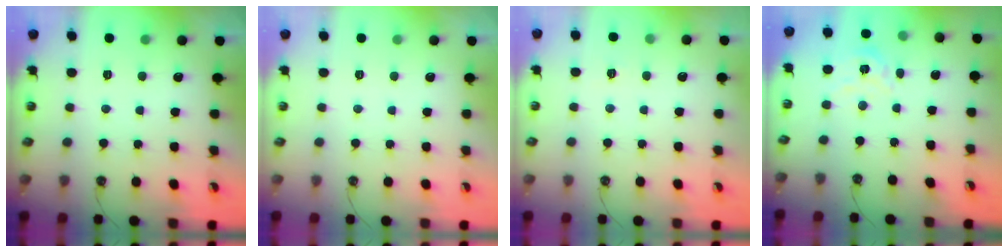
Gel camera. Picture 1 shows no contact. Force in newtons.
{"total": 0.0}
{"total": 2.7, "press": 2.7, "slide": 0.4}
{"total": 7.8, "press": 7.7, "slide": 0.7}